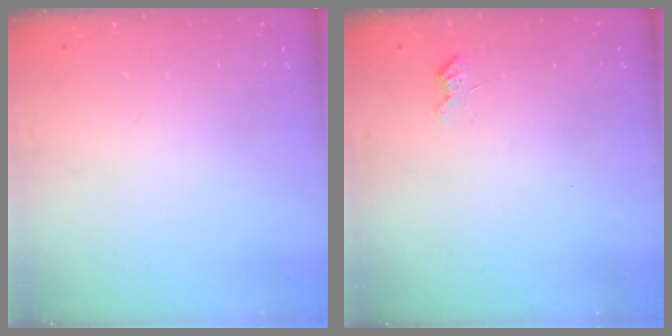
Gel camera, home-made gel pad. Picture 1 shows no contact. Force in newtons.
{"total": 2.6, "press": 2.6, "slide": 0.3}